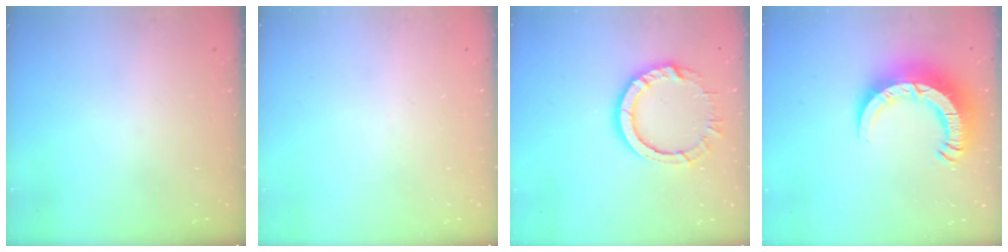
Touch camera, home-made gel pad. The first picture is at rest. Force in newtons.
{"total": 0.0}
{"total": 9.8, "press": 9.8, "slide": 0.4}
{"total": 13.1, "press": 13.0, "slide": 1.4}